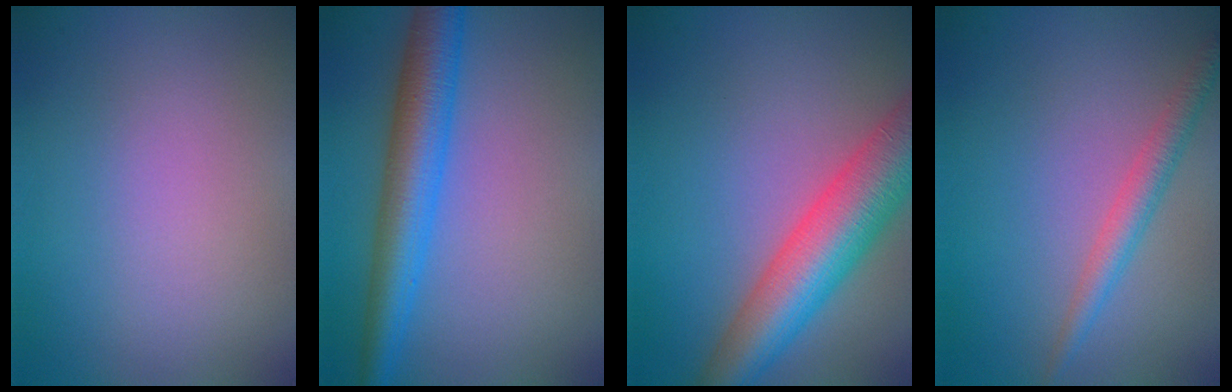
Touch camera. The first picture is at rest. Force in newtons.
{"total": 5.9, "press": 5.9, "slide": 0.1}
{"total": 8.7, "press": 8.7, "slide": 0.3}
{"total": 2.4, "press": 2.4, "slide": 0.1}